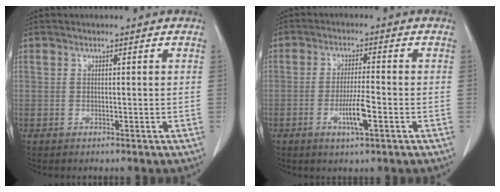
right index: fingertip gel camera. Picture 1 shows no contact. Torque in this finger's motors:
{"motor_torque": [1.12, -0.38, 0.58, 0.09]}